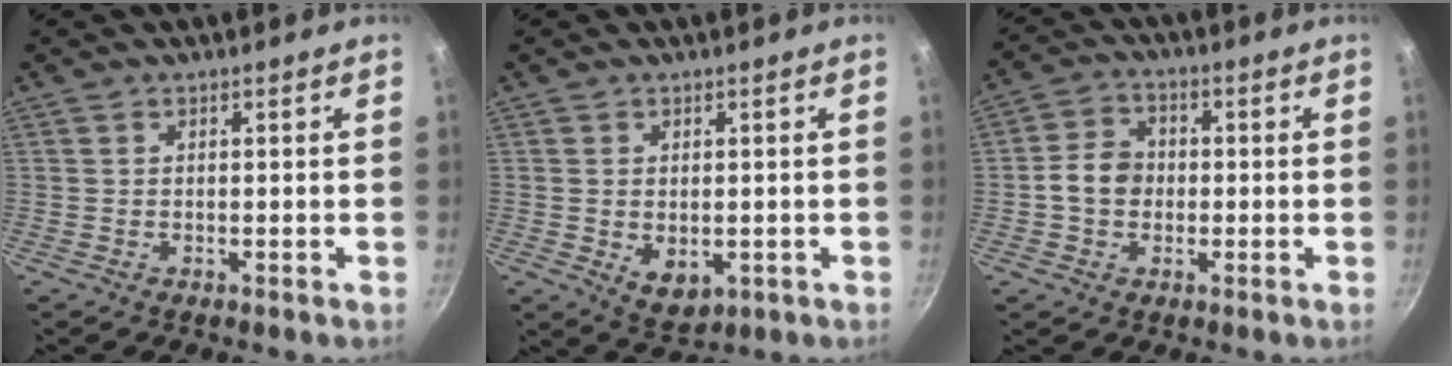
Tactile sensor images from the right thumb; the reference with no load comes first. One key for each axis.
{"total": 5.7, "fx": -0.6, "fy": 3.8, "fz": 4.1, "tx": -0.059, "ty": -0.013, "tz": 0.000}
{"total": 6.6, "fx": -0.7, "fy": 5.5, "fz": 3.6, "tx": -0.038, "ty": 0.019, "tz": -0.022}